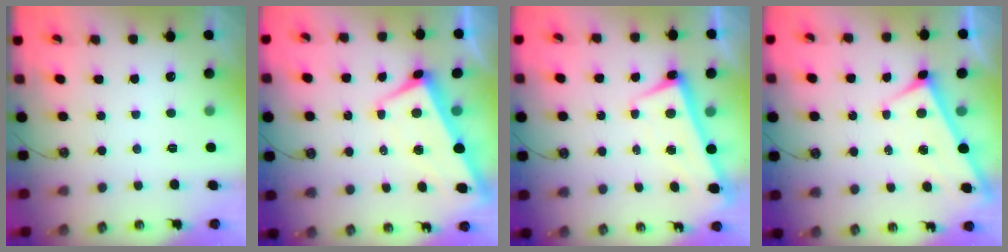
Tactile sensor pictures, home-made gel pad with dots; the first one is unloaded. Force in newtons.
{"total": 1.2, "press": 0.3, "slide": 1.1}
{"total": 2.6, "press": 2.5, "slide": 0.7}
{"total": 1.4, "press": 1.3, "slide": 0.5}